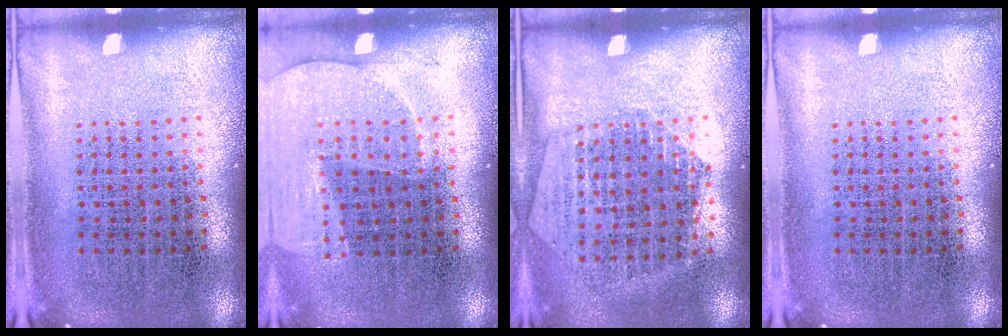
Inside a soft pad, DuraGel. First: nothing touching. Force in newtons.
{"total": 1.5, "press": 1.4, "slide": 0.3}
{"total": 1.4, "press": 1.3, "slide": 0.4}
{"total": 0.0}